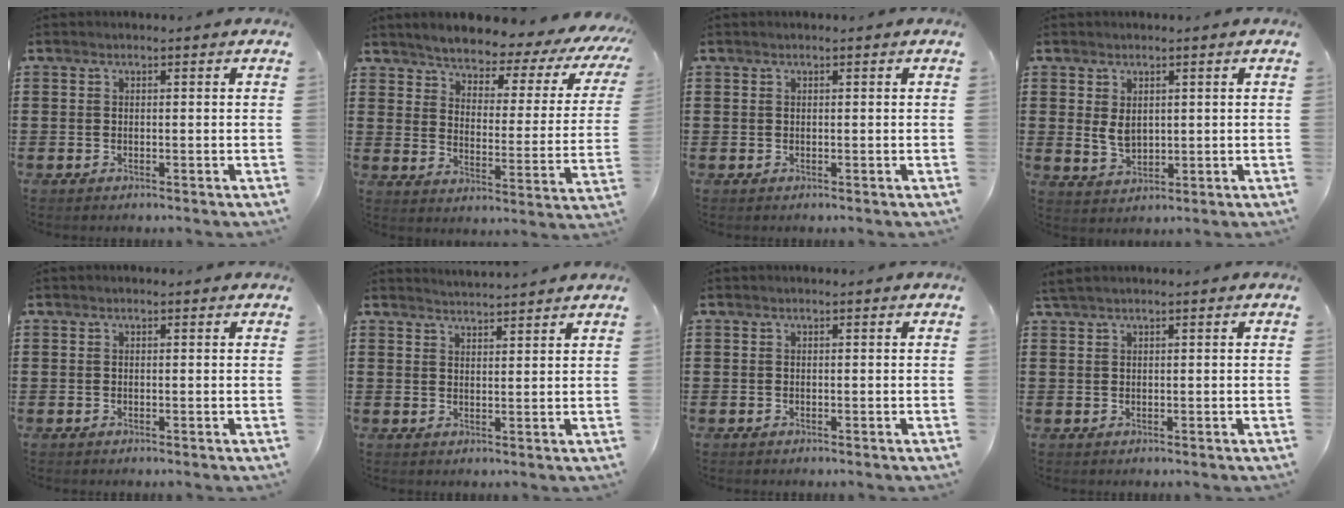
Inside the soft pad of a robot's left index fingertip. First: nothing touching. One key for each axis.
{"total": 3.3, "fx": 3.2, "fy": 0.5, "fz": 0.9, "tx": -0.042, "ty": -0.031, "tz": 0.043}
{"total": 0.0}
{"total": 3.5, "fx": 1.1, "fy": 2.3, "fz": 2.4, "tx": -0.044, "ty": 0.003, "tz": 0.018}
{"total": 0.0}
{"total": 2.5, "fx": 2.4, "fy": -0.4, "fz": -0.3, "tx": -0.003, "ty": -0.009, "tz": 0.045}
{"total": 0.0}
{"total": 1.1, "fx": 0.9, "fy": 0.0, "fz": 0.6, "tx": -0.014, "ty": 0.000, "tz": 0.018}